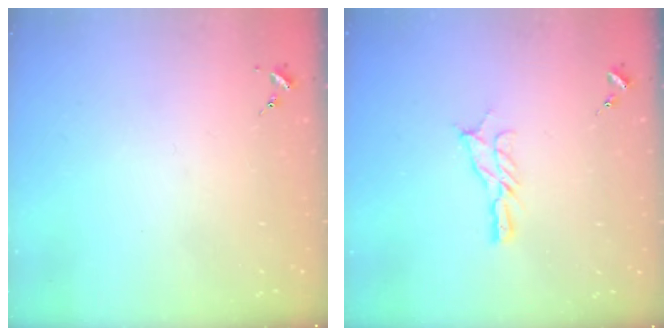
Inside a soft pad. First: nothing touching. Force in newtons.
{"total": 7.2, "press": 7.2, "slide": 0.1}